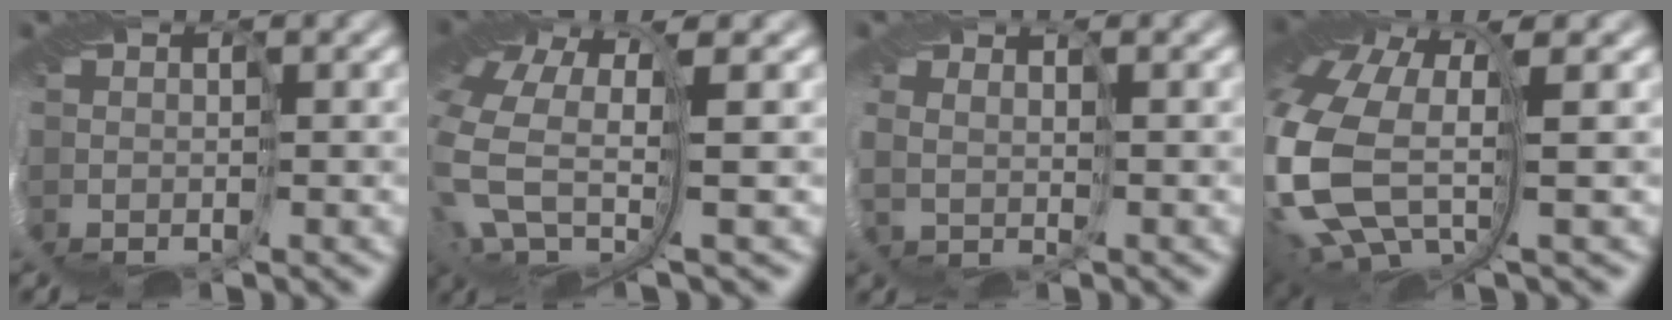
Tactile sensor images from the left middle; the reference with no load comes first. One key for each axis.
{"total": 8.5, "fx": 0.2, "fy": 4.6, "fz": 7.1, "tx": -0.205, "ty": -0.021, "tz": 0.006}
{"total": 2.4, "fx": 1.9, "fy": -0.7, "fz": -1.2, "tx": 0.011, "ty": 0.009, "tz": 0.028}
{"total": 11.8, "fx": -0.7, "fy": 6.7, "fz": 9.6, "tx": -0.271, "ty": -0.029, "tz": 0.002}